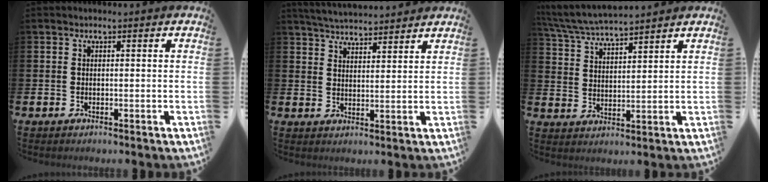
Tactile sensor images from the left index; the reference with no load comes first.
{"total": 4.5, "force": [4.5, 0.2, 0.3], "torque": [-0.026, -0.022, 0.083]}
{"total": 5.6, "force": [5.5, 0.3, 1.2], "torque": [-0.049, -0.029, 0.097]}